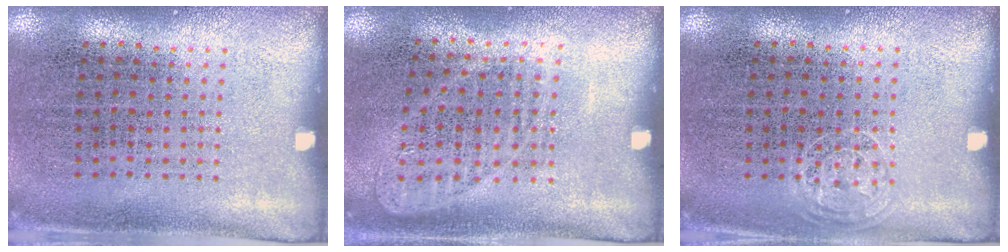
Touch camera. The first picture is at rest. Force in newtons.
{"total": 1.0, "press": 0.9, "slide": 0.4}
{"total": 0.6, "press": 0.6, "slide": 0.3}